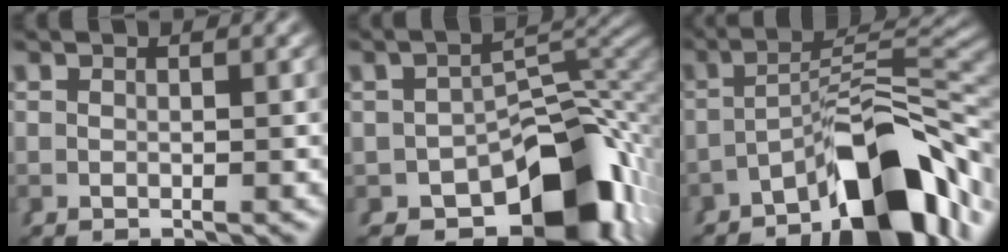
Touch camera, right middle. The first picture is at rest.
{"total": 13.6, "force": [-7.8, 7.2, 8.5], "torque": [-0.092, -0.025, -0.104]}
{"total": 9.8, "force": [-4.5, 3.4, 7.9], "torque": [-0.107, -0.008, -0.059]}